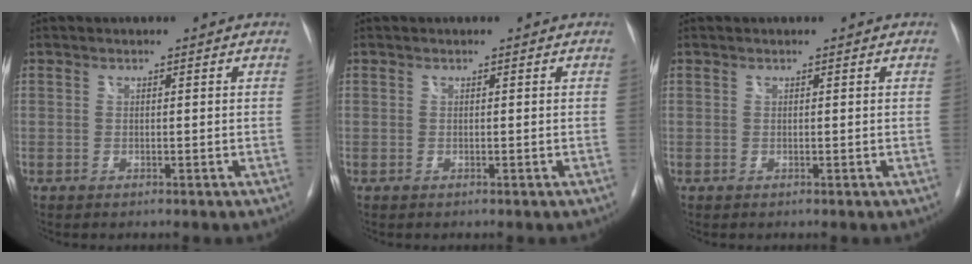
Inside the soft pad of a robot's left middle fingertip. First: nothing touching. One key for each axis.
{"total": 0.0}
{"total": 0.0}